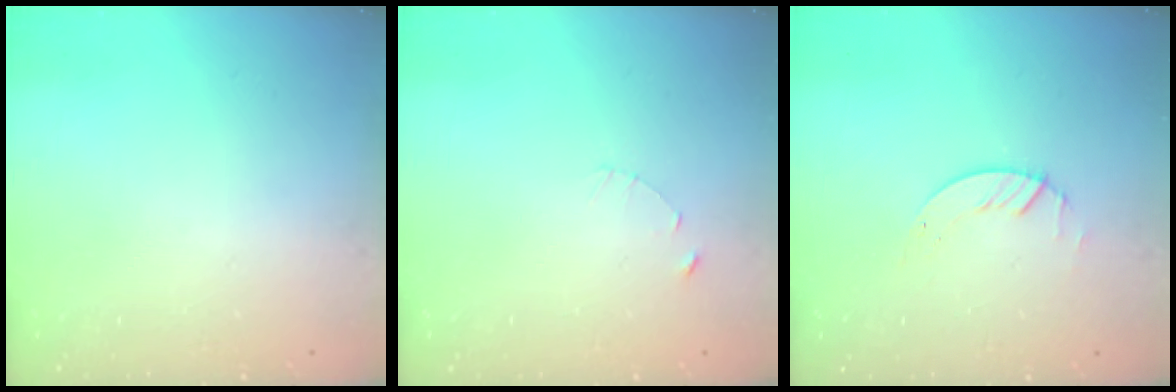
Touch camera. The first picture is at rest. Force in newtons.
{"total": 1.0, "press": 1.0, "slide": 0.2}
{"total": 1.3, "press": 1.2, "slide": 0.1}